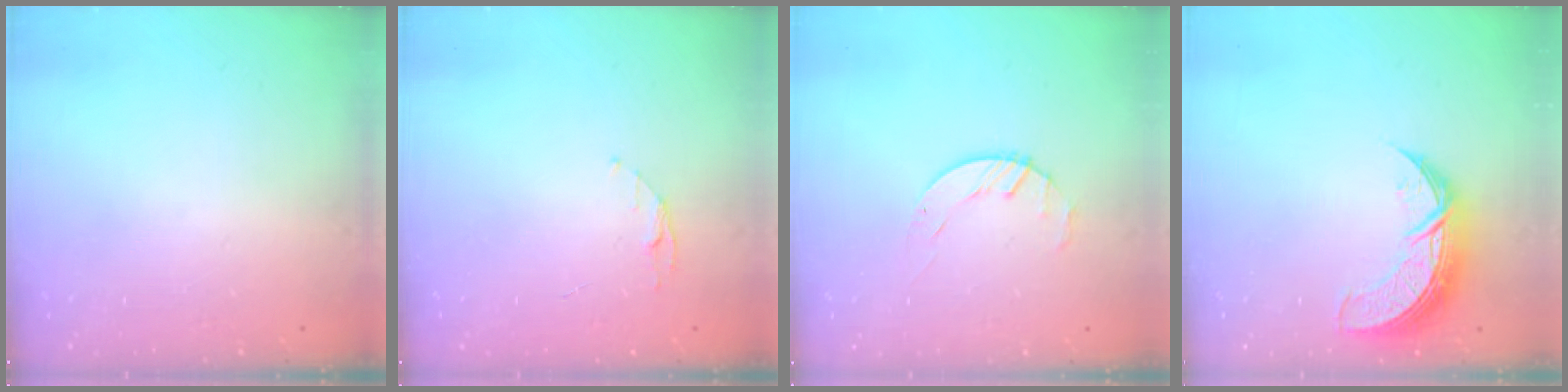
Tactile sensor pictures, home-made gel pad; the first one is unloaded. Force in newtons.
{"total": 4.4, "press": 4.4, "slide": 0.5}
{"total": 1.7, "press": 1.7, "slide": 0.3}
{"total": 10.3, "press": 10.3, "slide": 0.7}